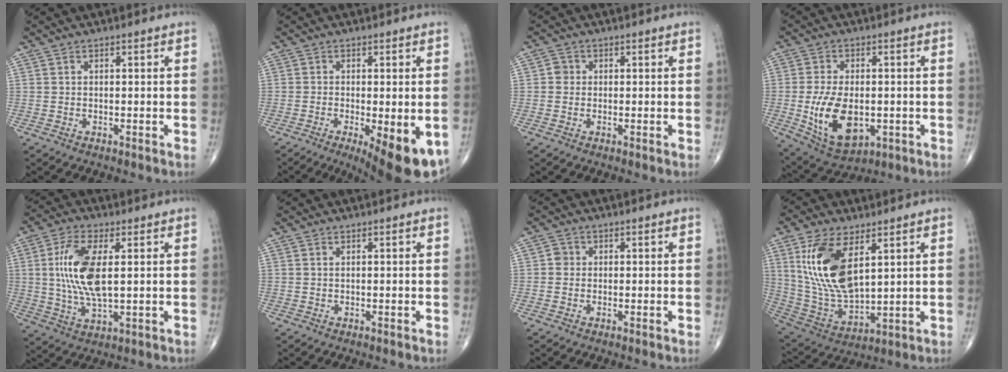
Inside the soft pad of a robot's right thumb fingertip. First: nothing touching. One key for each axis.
{"total": 13.1, "fx": -5.5, "fy": 4.2, "fz": 11.2, "tx": -0.128, "ty": -0.015, "tz": -0.072}
{"total": 1.7, "fx": 0.0, "fy": 1.6, "fz": 0.5, "tx": 0.001, "ty": 0.004, "tz": -0.004}
{"total": 13.3, "fx": -2.2, "fy": 7.7, "fz": 10.7, "tx": -0.182, "ty": -0.009, "tz": -0.020}
{"total": 12.2, "fx": 1.8, "fy": 4.9, "fz": 11.0, "tx": -0.229, "ty": -0.010, "tz": 0.038}
{"total": 0.0}
{"total": 1.7, "fx": 0.0, "fy": 1.6, "fz": 0.5, "tx": 0.001, "ty": 0.004, "tz": -0.004}
{"total": 16.6, "fx": 6.0, "fy": 7.8, "fz": 13.4, "tx": -0.259, "ty": -0.026, "tz": 0.130}